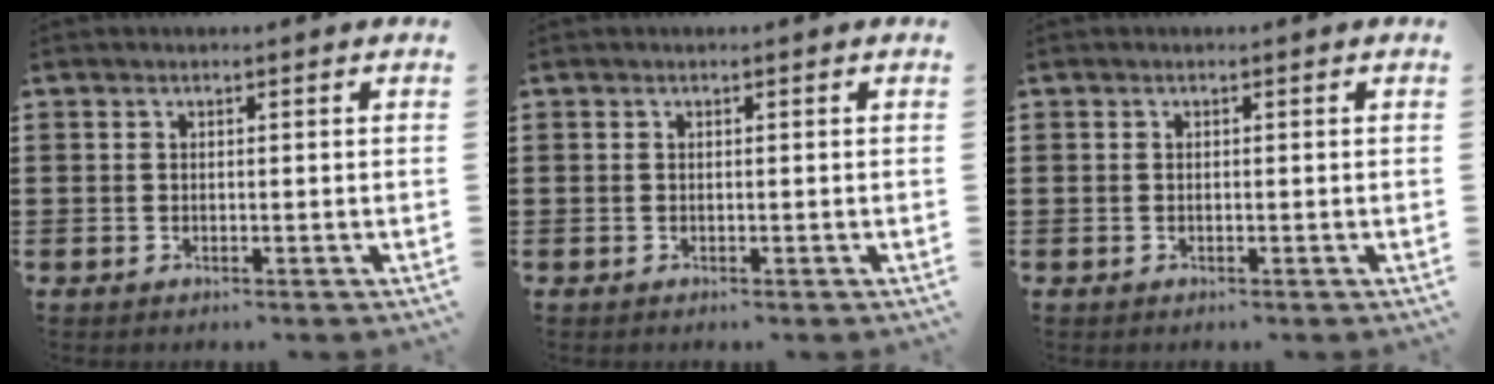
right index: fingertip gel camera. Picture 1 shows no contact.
{"total": 0.0}
{"total": 0.0}